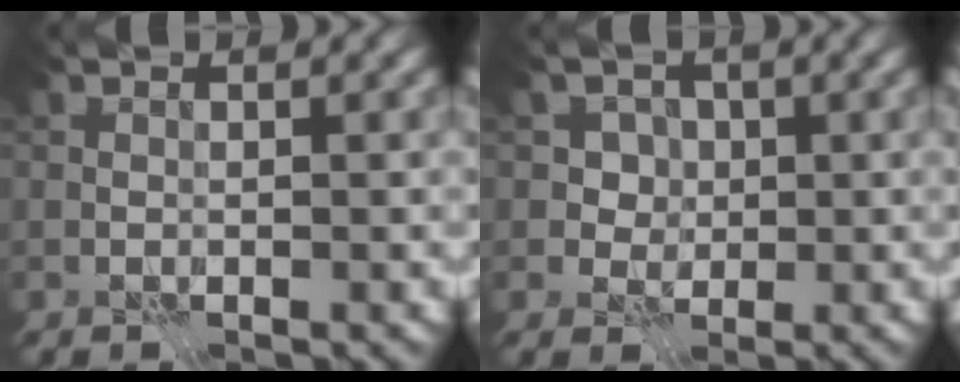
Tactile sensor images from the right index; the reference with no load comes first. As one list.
[{"total": 3.1, "force": [1.0, 2.7, 1.2], "torque": [-0.011, -0.004, 0.013]}]